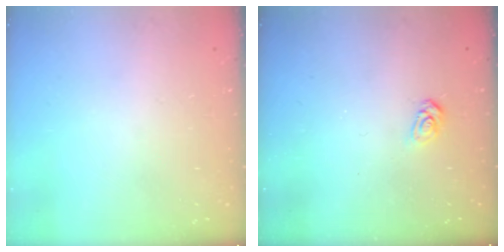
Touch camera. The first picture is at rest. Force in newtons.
{"total": 4.1, "press": 4.1, "slide": 0.4}